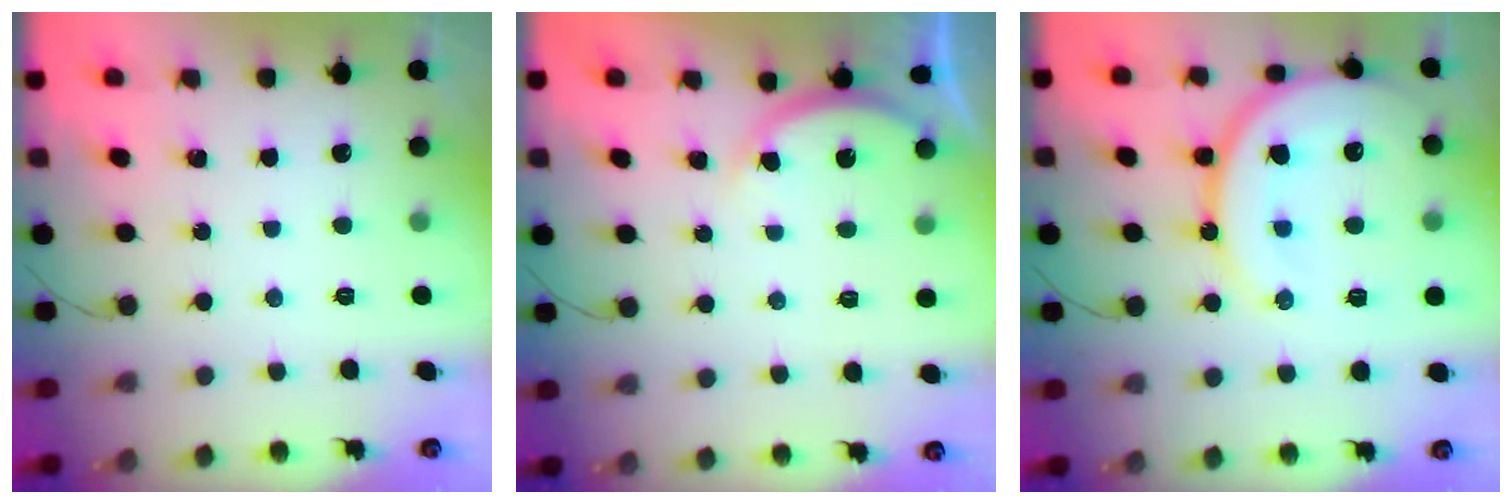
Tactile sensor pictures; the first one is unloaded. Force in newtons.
{"total": 3.9, "press": 3.8, "slide": 0.5}
{"total": 18.8, "press": 18.5, "slide": 3.7}